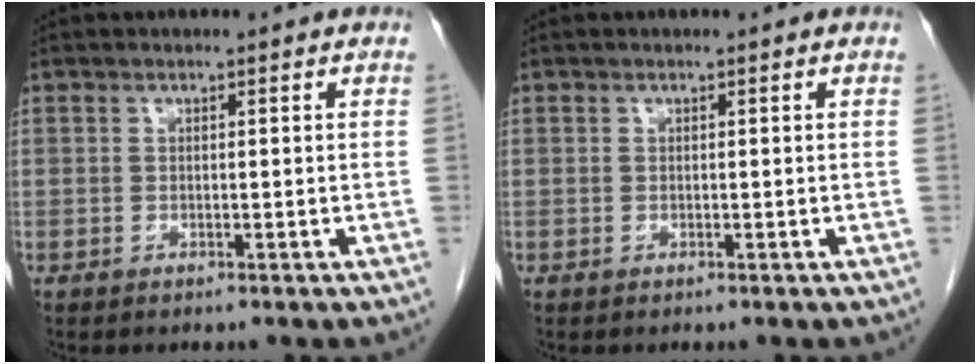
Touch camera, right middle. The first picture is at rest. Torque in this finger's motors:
{"motor_torque": [0.00, 0.00, 0.00, 0.01]}